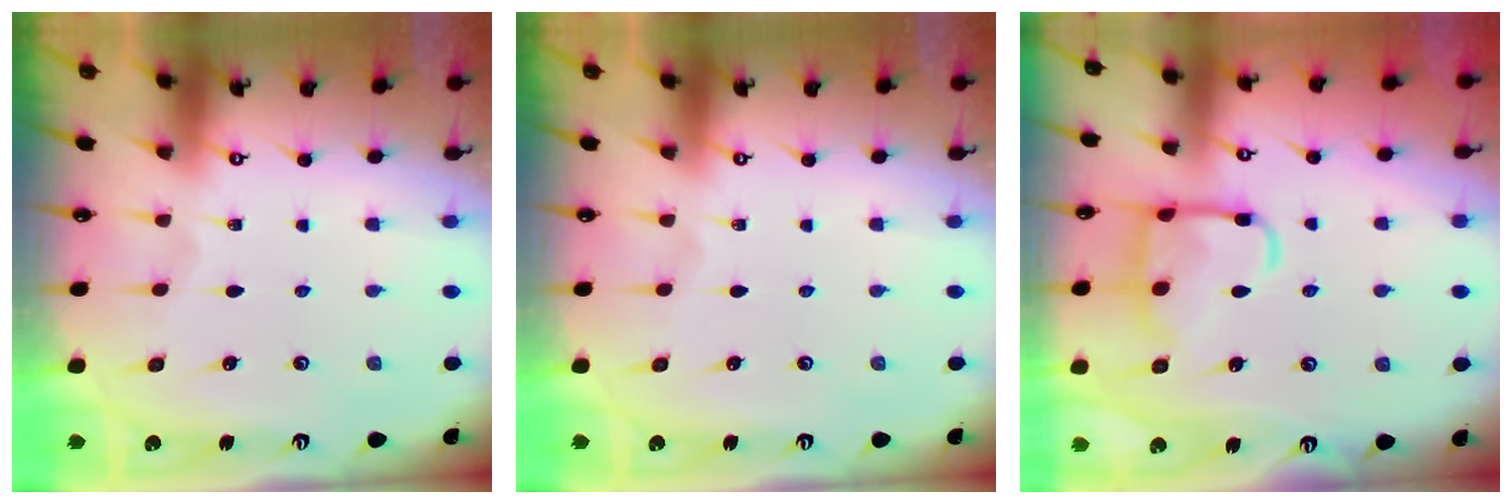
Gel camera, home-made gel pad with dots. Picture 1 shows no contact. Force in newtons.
{"total": 0.0}
{"total": 13.0, "press": 13.0, "slide": 0.9}